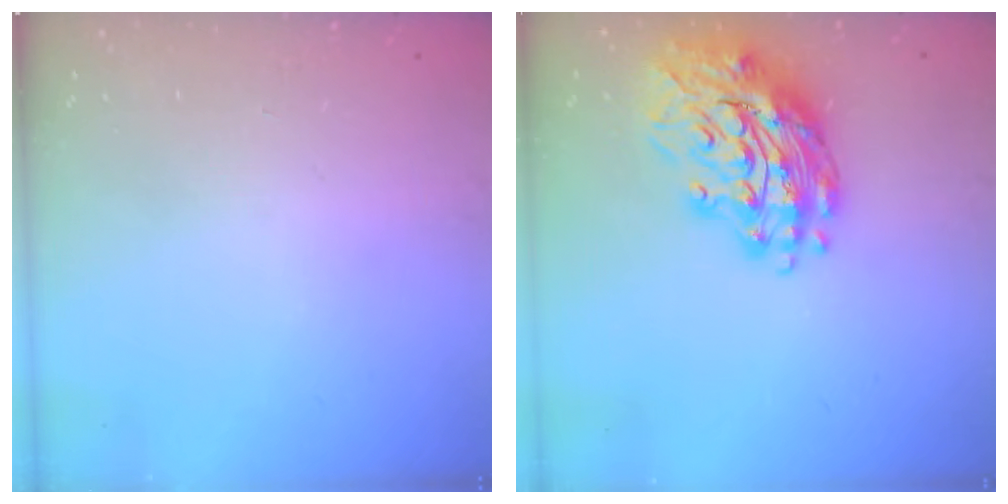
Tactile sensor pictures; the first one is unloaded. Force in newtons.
{"total": 16.6, "press": 16.5, "slide": 1.7}